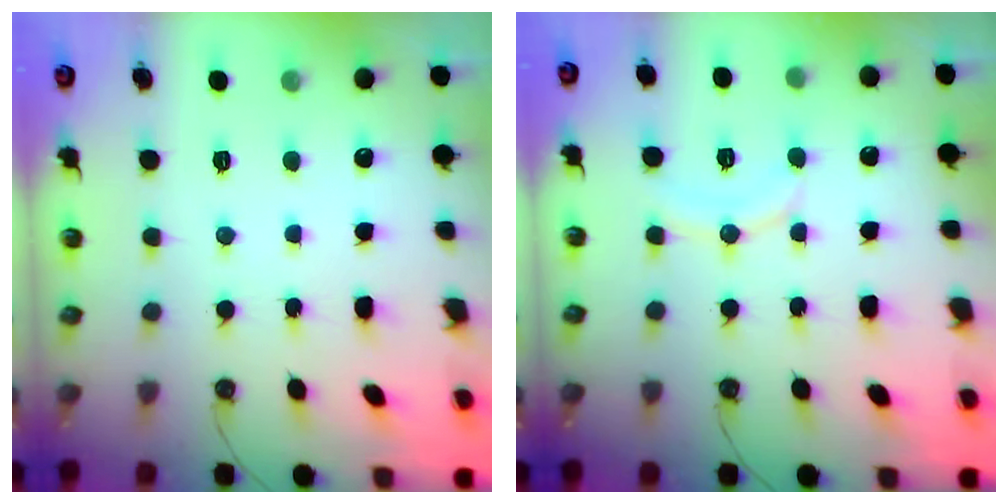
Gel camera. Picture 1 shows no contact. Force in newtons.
{"total": 8.9, "press": 8.9, "slide": 1.0}